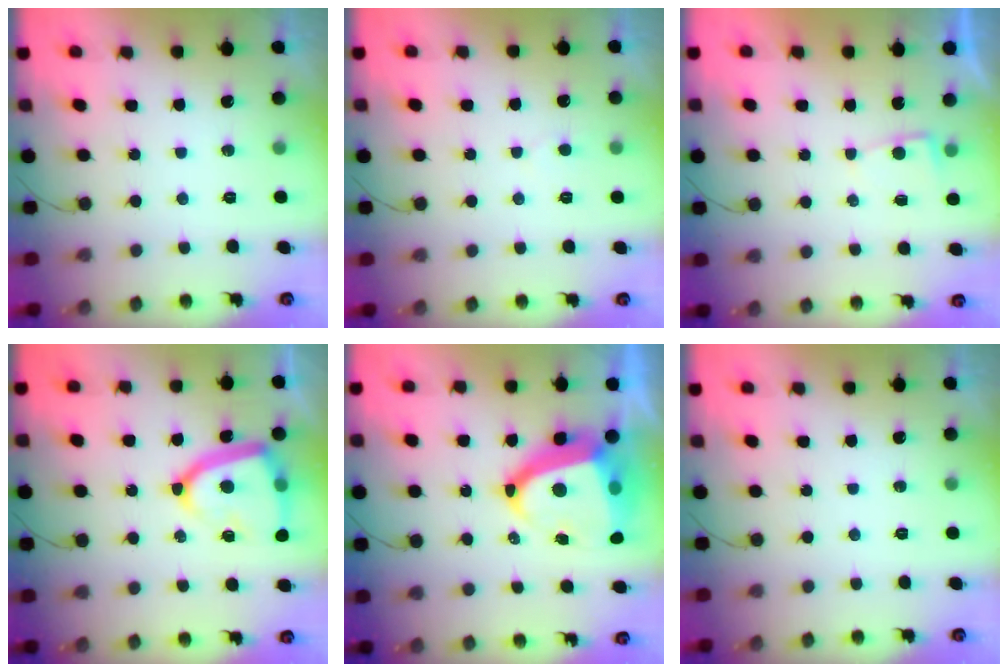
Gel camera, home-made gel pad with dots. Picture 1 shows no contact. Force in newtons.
{"total": 2.8, "press": 2.8, "slide": 0.3}
{"total": 1.8, "press": 1.8, "slide": 0.2}
{"total": 16.5, "press": 16.5, "slide": 1.5}
{"total": 17.8, "press": 17.7, "slide": 2.1}
{"total": 0.0}